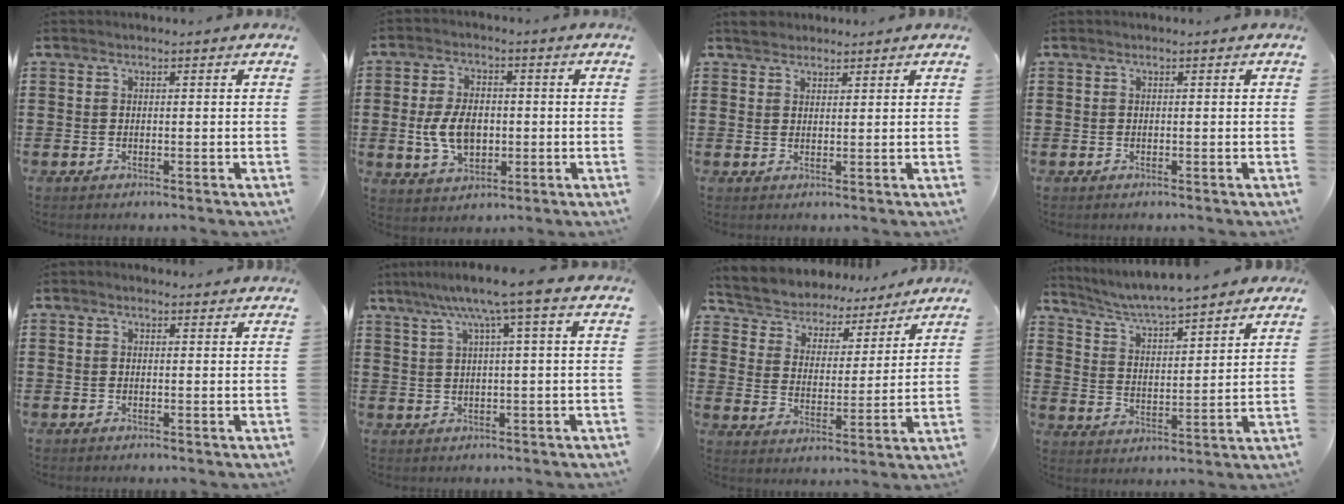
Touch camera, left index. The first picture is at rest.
{"total": 7.4, "force": [-0.7, 4.7, 5.7], "torque": [-0.126, 0.001, -0.019]}
{"total": 2.0, "force": [1.8, 0.9, 0.1], "torque": [-0.007, 0.005, 0.035]}
{"total": 0.0}
{"total": 0.8, "force": [0.1, 0.7, 0.3], "torque": [-0.008, 0.006, 0.001]}
{"total": 6.3, "force": [2.6, -0.3, 5.7], "torque": [-0.116, 0.003, 0.040]}
{"total": 5.2, "force": [5.1, 1.0, -0.4], "torque": [-0.025, -0.041, 0.085]}
{"total": 4.9, "force": [4.8, 0.0, 1.3], "torque": [-0.048, -0.031, 0.079]}